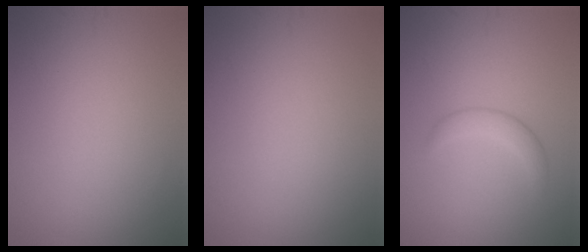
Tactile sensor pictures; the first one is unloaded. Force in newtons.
{"total": 0.0}
{"total": 1.9, "press": 1.9, "slide": 0.1}